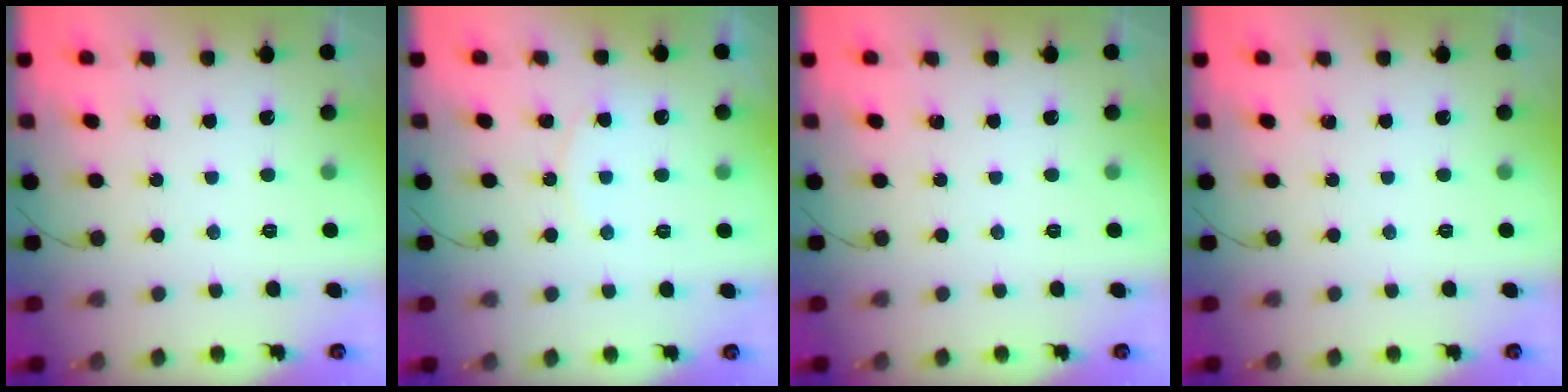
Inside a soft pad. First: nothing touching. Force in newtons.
{"total": 5.3, "press": 5.3, "slide": 0.6}
{"total": 0.0}
{"total": 0.0}